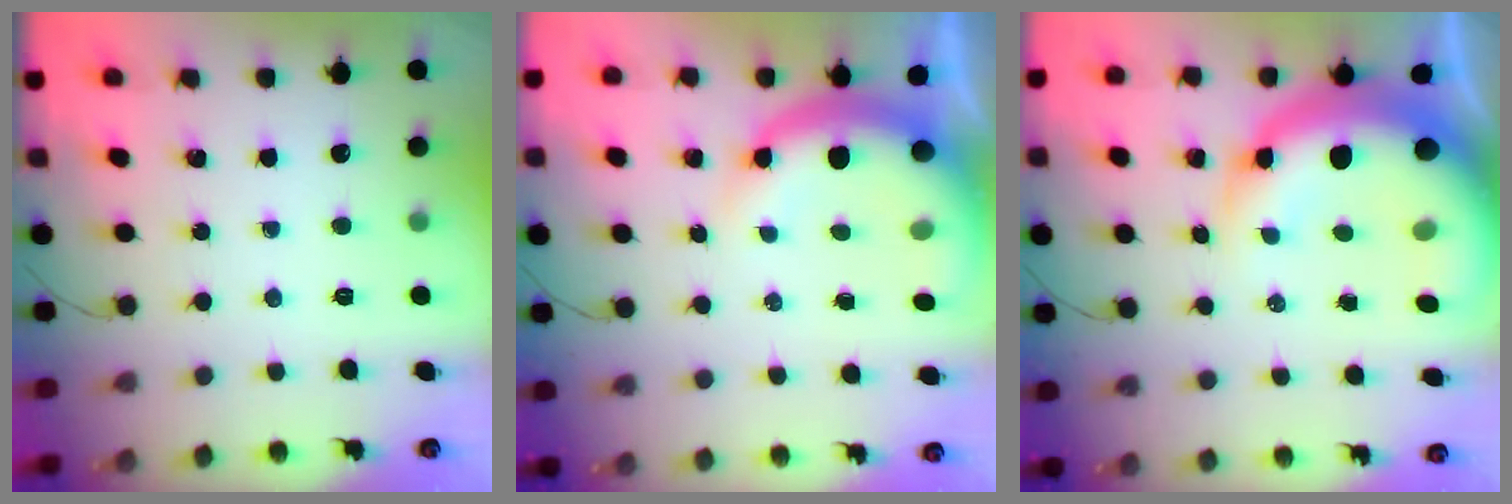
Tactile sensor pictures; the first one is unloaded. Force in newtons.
{"total": 12.2, "press": 11.9, "slide": 2.7}
{"total": 21.3, "press": 20.7, "slide": 5.4}